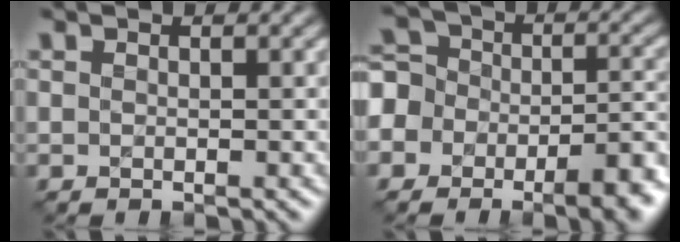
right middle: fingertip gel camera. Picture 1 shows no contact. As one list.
[{"total": 12.7, "force": [-7.4, 9.1, 4.9], "torque": [-0.080, -0.019, -0.135]}]